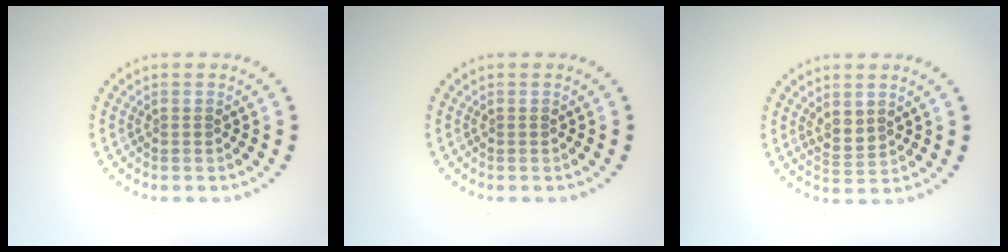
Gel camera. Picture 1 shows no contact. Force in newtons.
{"total": 0.0}
{"total": 2.1, "press": 1.6, "slide": 1.3}